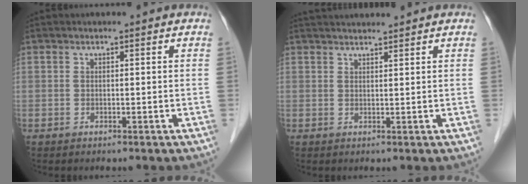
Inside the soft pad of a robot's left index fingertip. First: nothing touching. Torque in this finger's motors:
{"motor_torque": [0.43, -0.40, 0.09, 0.00]}